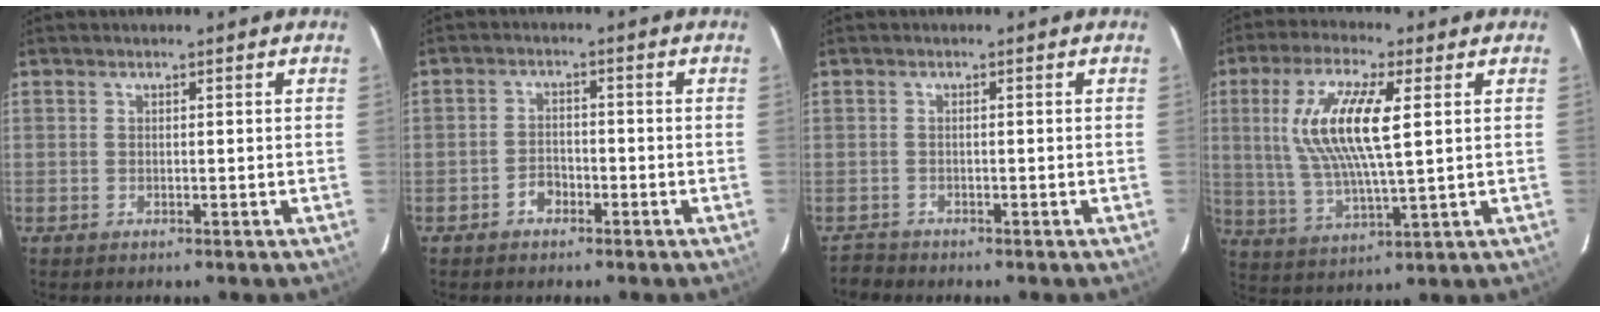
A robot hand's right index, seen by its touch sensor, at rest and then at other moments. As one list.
[{"total": 2.9, "force": [-1.8, 1.9, 1.1], "torque": [-0.023, 0.009, -0.030]}, {"total": 2.1, "force": [-1.8, 0.9, -0.5], "torque": [0.002, 0.004, -0.037]}, {"total": 14.2, "force": [3.3, 3.3, 13.4], "torque": [-0.262, 0.002, 0.068]}]